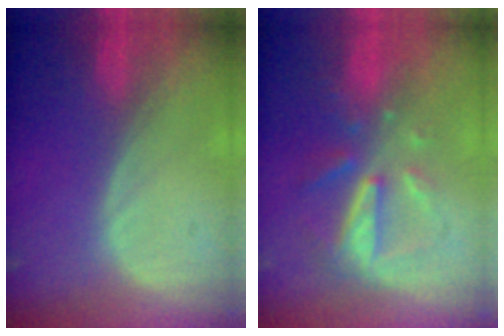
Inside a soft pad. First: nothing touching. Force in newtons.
{"total": 8.1, "press": 7.3, "slide": 3.4}